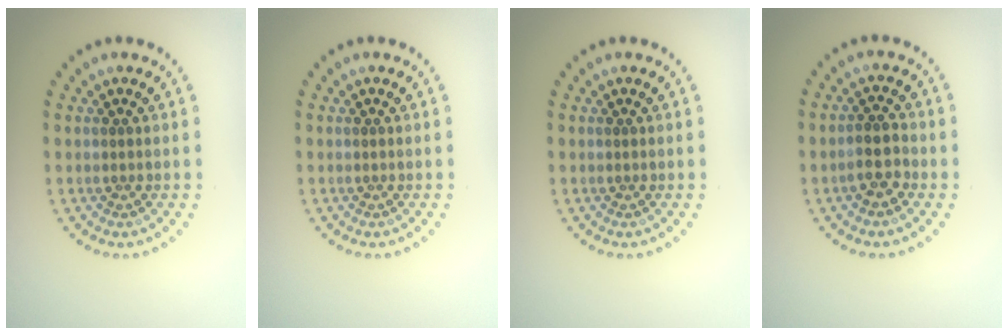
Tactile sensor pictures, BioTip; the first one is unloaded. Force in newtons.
{"total": 0.0}
{"total": 0.0}
{"total": 2.3, "press": 2.1, "slide": 1.0}